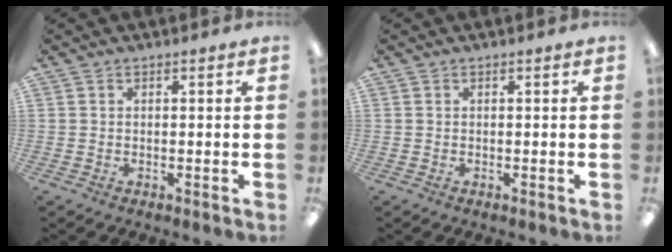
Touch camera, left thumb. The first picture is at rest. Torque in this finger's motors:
{"motor_torque": [0.00, 0.00, 0.01, 0.01, 0.00]}